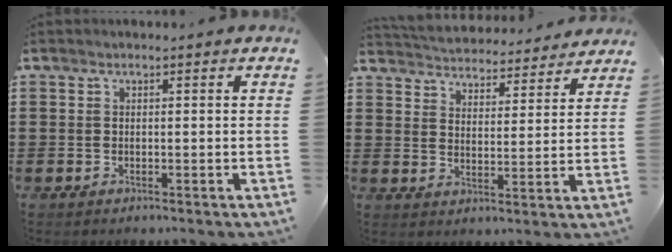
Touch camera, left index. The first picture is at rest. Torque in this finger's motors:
{"motor_torque": [0.03, -2.11, -0.39, 0.00]}